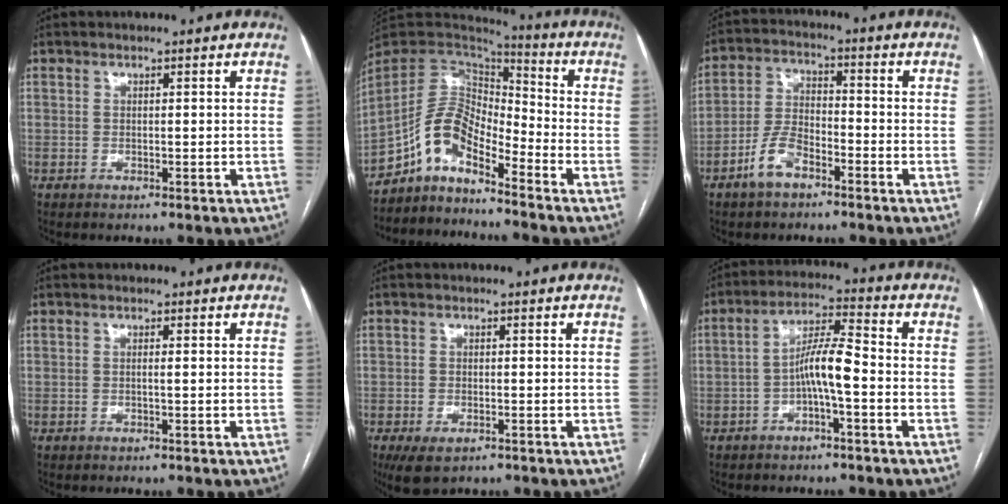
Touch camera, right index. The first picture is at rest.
{"total": 9.6, "force": [-6.7, 3.4, 5.9], "torque": [-0.121, 0.031, -0.126]}
{"total": 6.5, "force": [-4.1, 2.8, 4.3], "torque": [-0.098, 0.009, -0.080]}
{"total": 0.5, "force": [-0.1, -0.1, 0.5], "torque": [-0.007, 0.001, -0.002]}
{"total": 4.7, "force": [-2.9, 2.3, 2.9], "torque": [-0.056, -0.008, -0.042]}
{"total": 6.9, "force": [-1.8, 0.8, 6.6], "torque": [-0.122, 0.021, -0.035]}